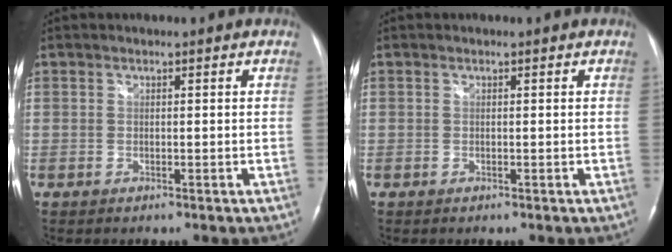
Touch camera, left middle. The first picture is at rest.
{"total": 0.0}